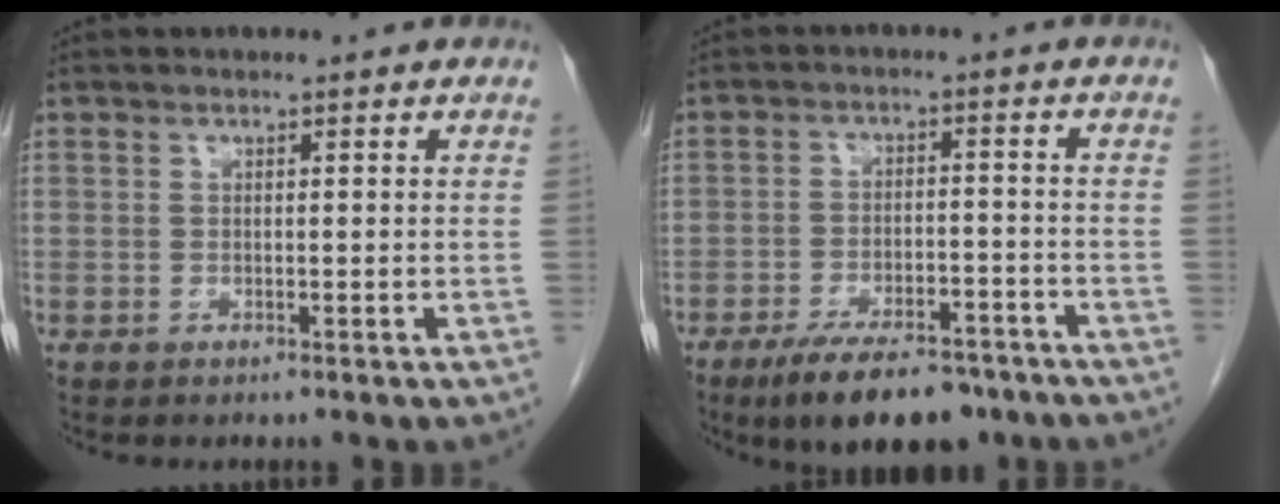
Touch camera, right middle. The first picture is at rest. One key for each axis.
{"total": 11.7, "fx": -8.8, "fy": 4.1, "fz": 6.5, "tx": -0.095, "ty": -0.005, "tz": -0.139}